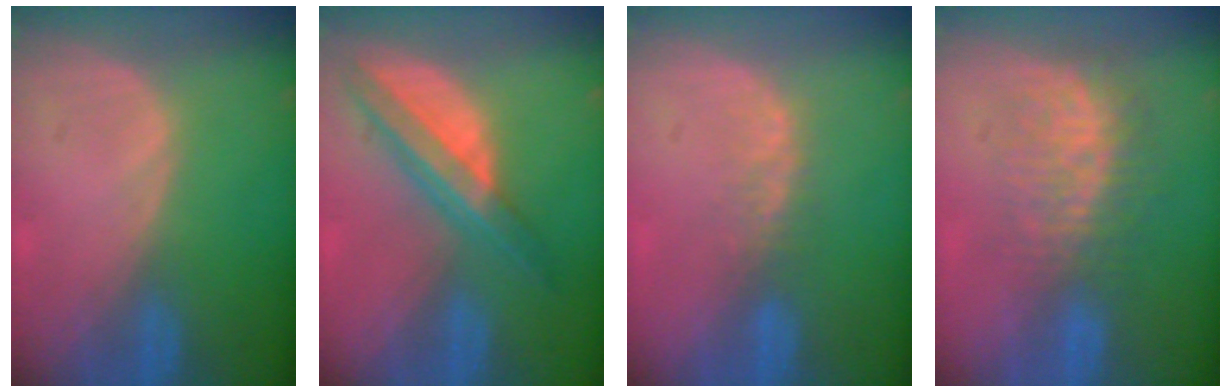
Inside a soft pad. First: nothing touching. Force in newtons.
{"total": 7.9, "press": 6.7, "slide": 4.2}
{"total": 2.8, "press": 2.4, "slide": 1.5}
{"total": 8.8, "press": 7.4, "slide": 4.7}